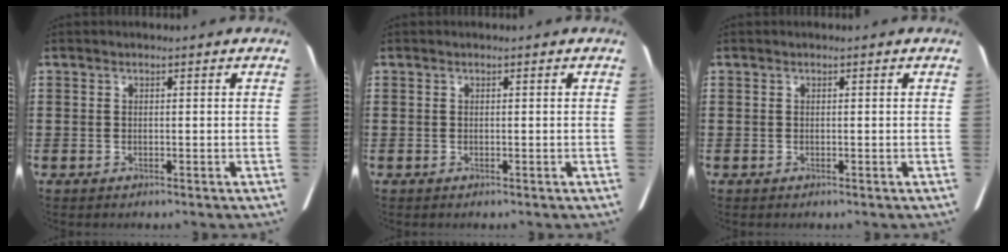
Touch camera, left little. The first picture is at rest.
{"total": 0.0}
{"total": 0.0}